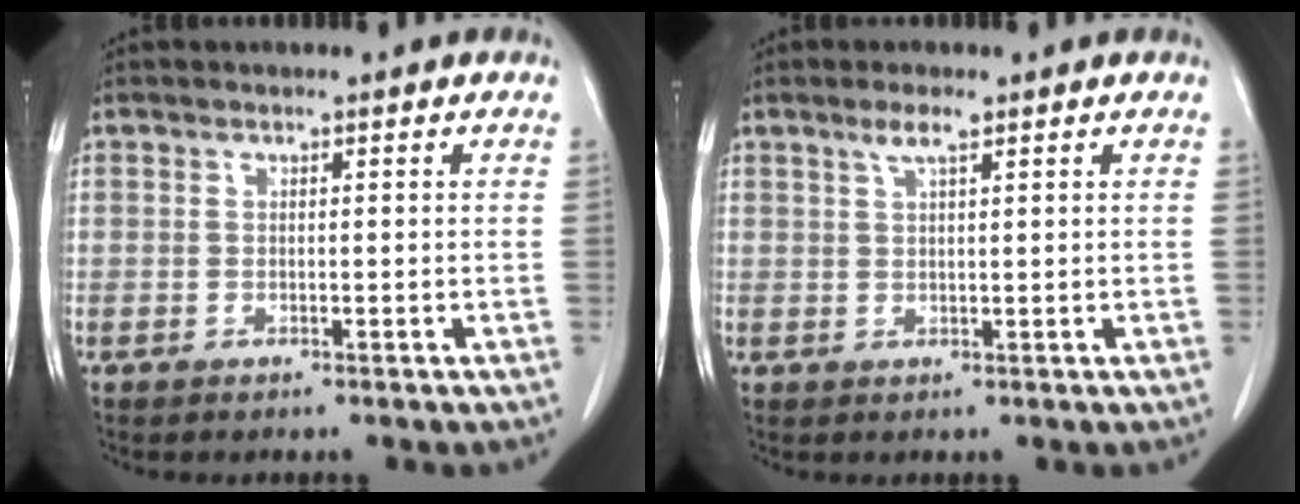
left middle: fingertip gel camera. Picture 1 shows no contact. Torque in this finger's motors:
{"motor_torque": [0.58, -0.39, 0.00, 0.02]}